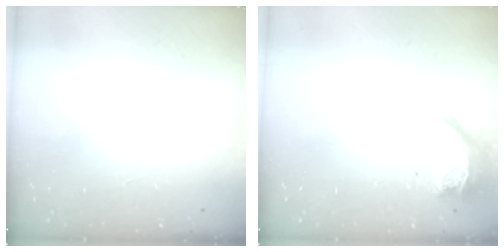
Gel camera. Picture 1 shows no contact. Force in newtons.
{"total": 9.6, "press": 8.7, "slide": 4.2}